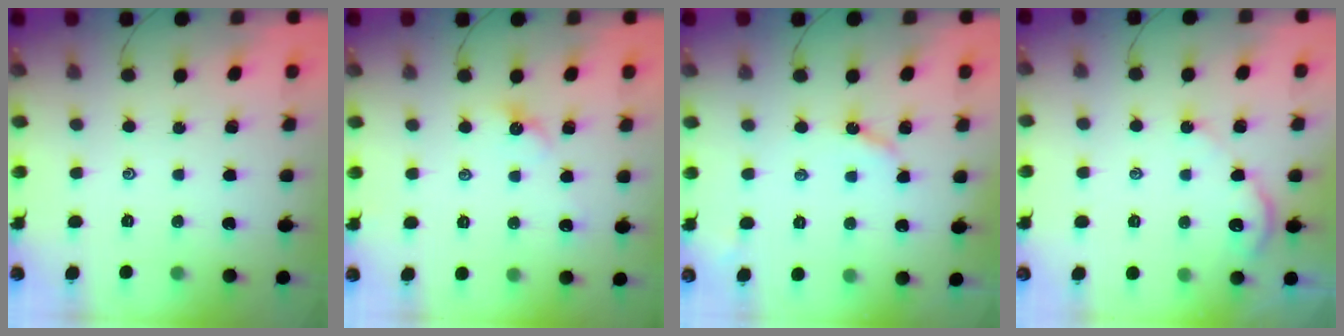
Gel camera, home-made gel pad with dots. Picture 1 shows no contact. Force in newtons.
{"total": 4.4, "press": 4.3, "slide": 0.6}
{"total": 4.1, "press": 4.1, "slide": 0.4}
{"total": 3.8, "press": 3.7, "slide": 0.4}